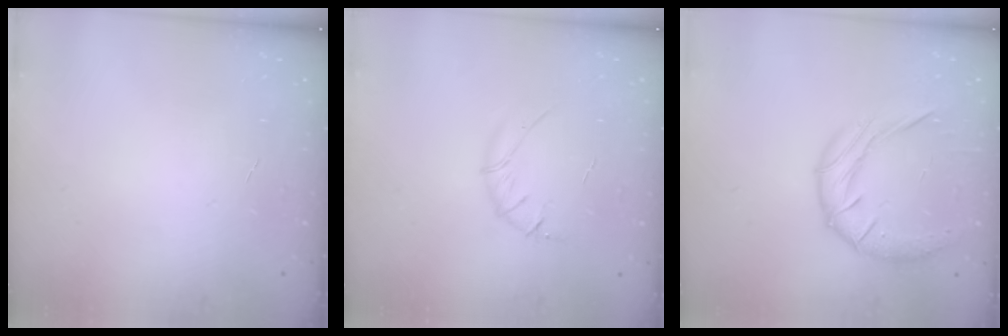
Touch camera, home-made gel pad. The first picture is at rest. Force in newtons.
{"total": 4.5, "press": 4.3, "slide": 1.5}
{"total": 12.9, "press": 12.8, "slide": 1.5}